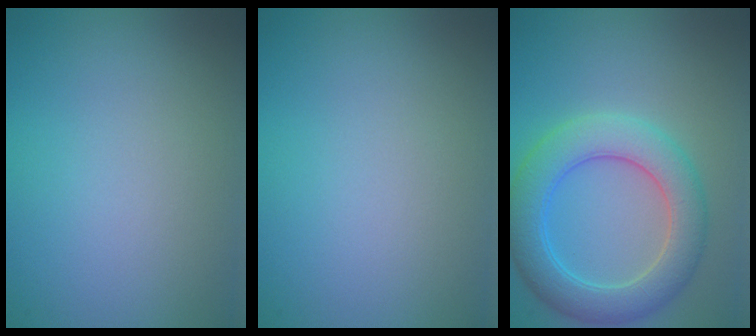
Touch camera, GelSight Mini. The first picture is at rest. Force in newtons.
{"total": 0.0}
{"total": 5.8, "press": 5.8, "slide": 0.2}